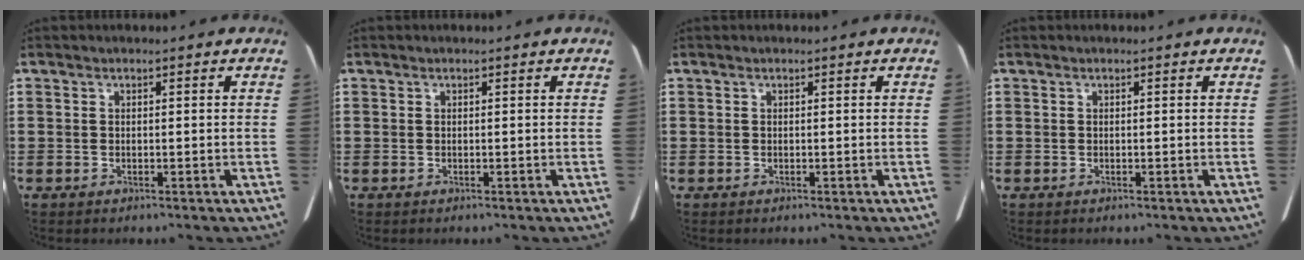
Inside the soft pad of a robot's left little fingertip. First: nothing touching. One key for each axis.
{"total": 0.0}
{"total": 0.0}
{"total": 0.0}